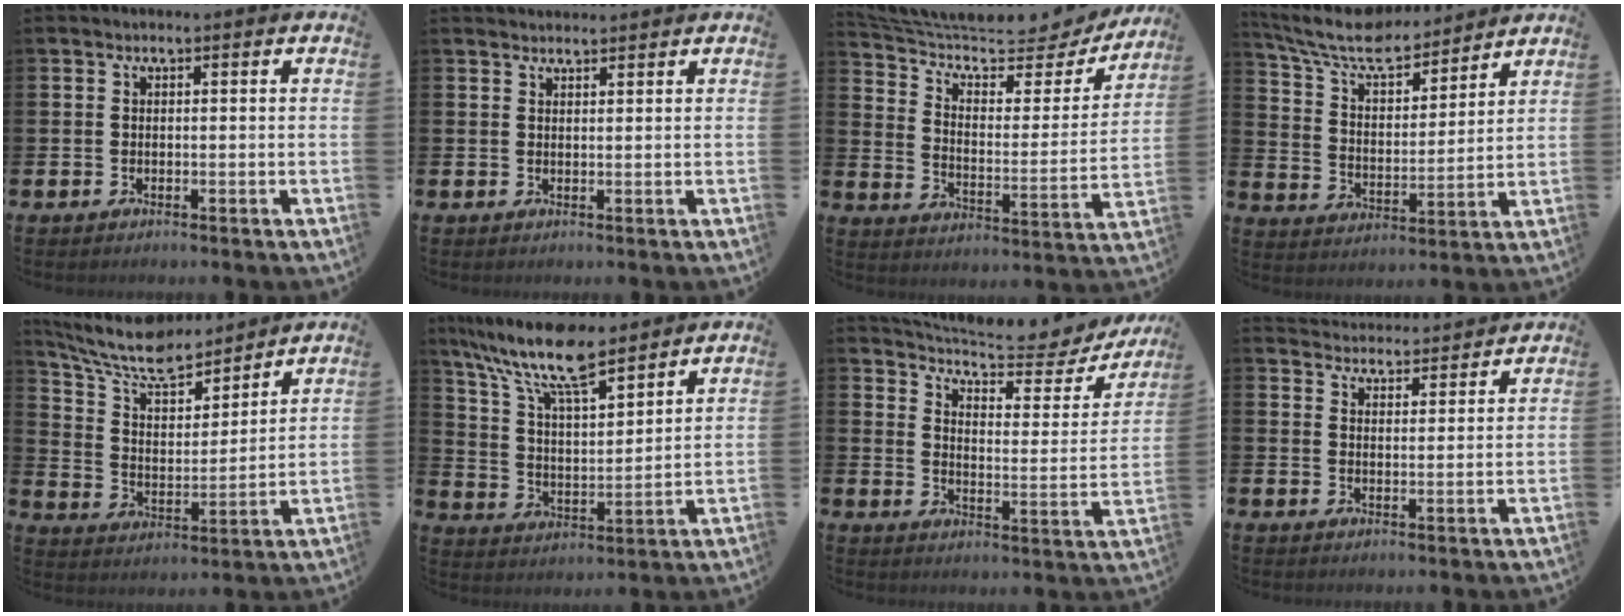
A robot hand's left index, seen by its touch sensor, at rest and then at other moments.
{"total": 1.6, "force": [1.6, 0.2, 0.0], "torque": [0.007, -0.007, 0.028]}
{"total": 8.3, "force": [7.3, 2.2, 3.2], "torque": [-0.095, -0.053, 0.118]}
{"total": 9.2, "force": [8.1, 2.7, 3.4], "torque": [-0.102, -0.051, 0.142]}
{"total": 9.8, "force": [8.8, 2.8, 3.1], "torque": [-0.102, -0.059, 0.156]}
{"total": 11.5, "force": [9.7, 2.6, 5.6], "torque": [-0.139, -0.045, 0.171]}
{"total": 7.0, "force": [6.5, 1.0, 2.3], "torque": [-0.065, -0.050, 0.107]}
{"total": 4.2, "force": [4.2, 0.4, -0.3], "torque": [-0.007, -0.034, 0.074]}